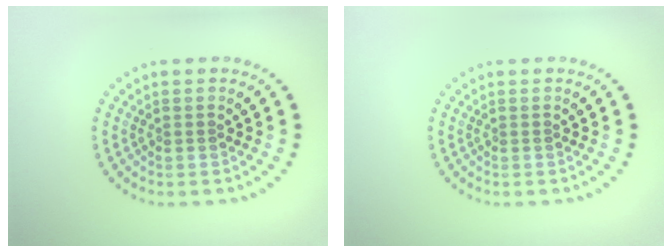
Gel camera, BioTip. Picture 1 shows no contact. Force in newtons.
{"total": 0.0}